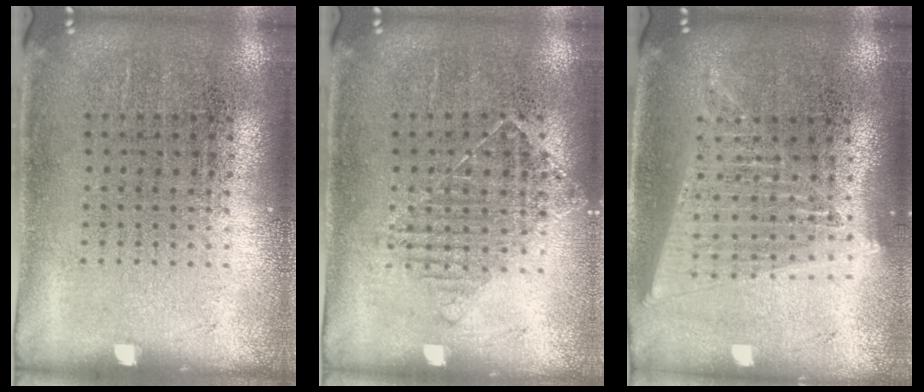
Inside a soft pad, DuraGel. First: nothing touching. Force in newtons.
{"total": 1.1, "press": 1.0, "slide": 0.4}
{"total": 1.7, "press": 1.6, "slide": 0.7}